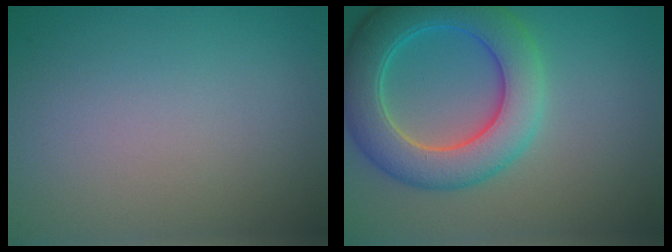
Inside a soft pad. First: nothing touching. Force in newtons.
{"total": 7.9, "press": 7.9, "slide": 0.3}